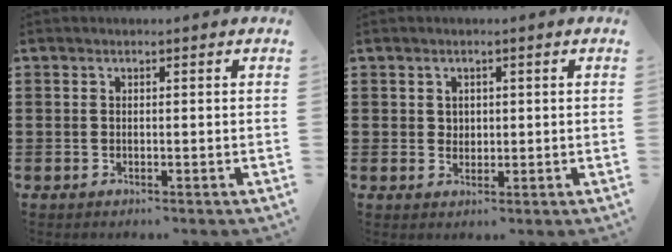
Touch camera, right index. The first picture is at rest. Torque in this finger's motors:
{"motor_torque": [-0.93, 0.95, -0.03, -0.01]}